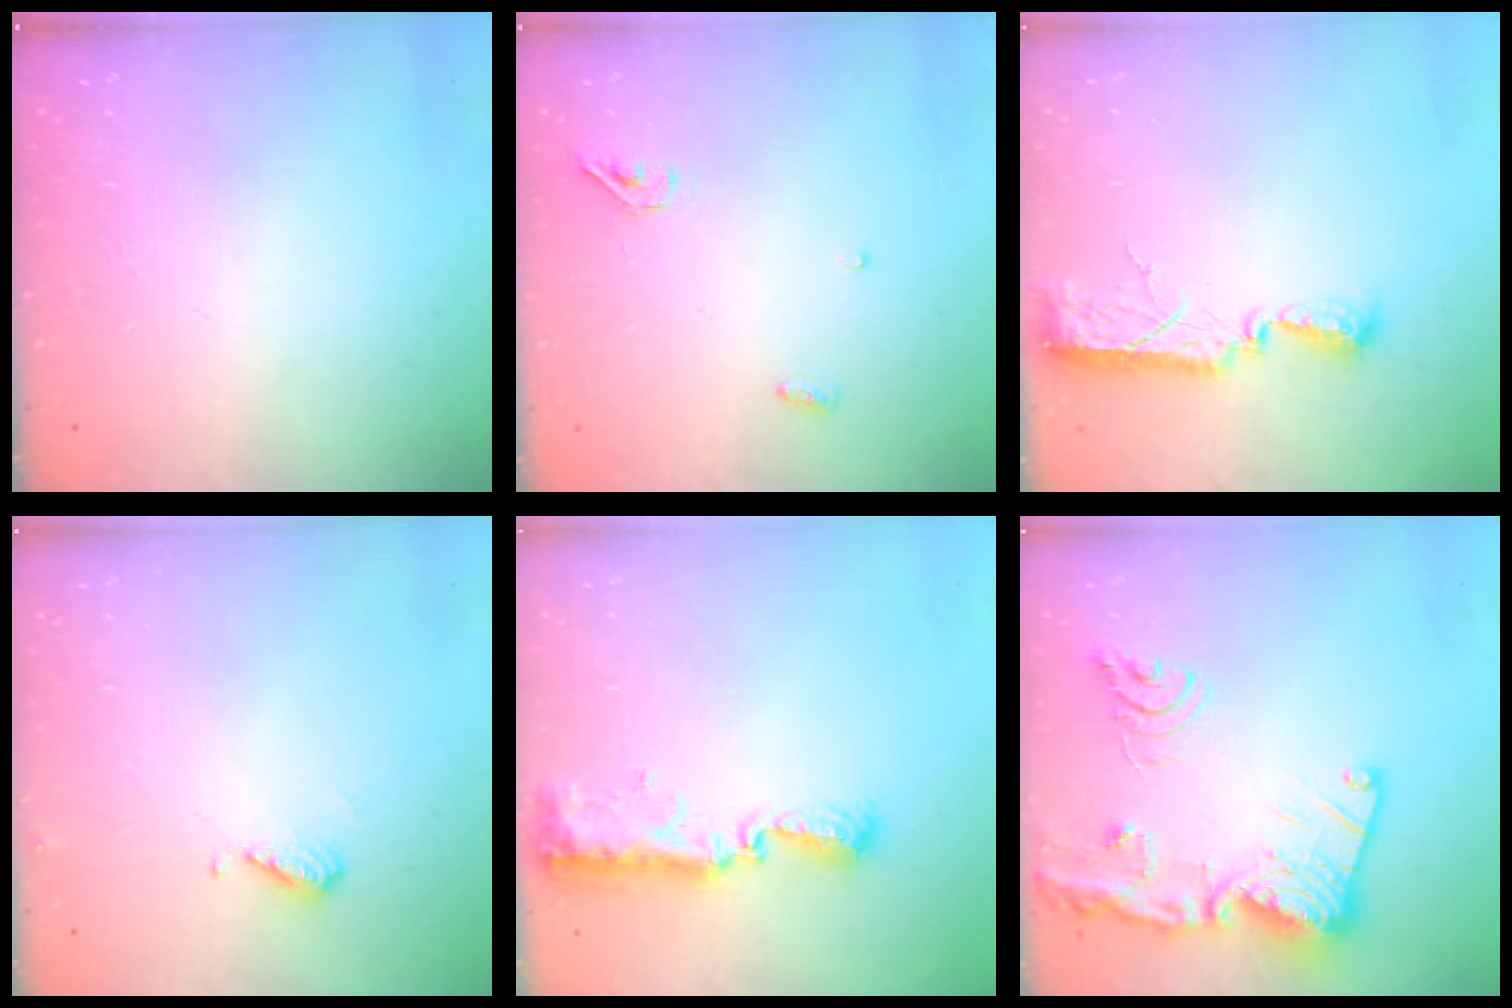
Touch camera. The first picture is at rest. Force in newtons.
{"total": 3.2, "press": 3.0, "slide": 1.2}
{"total": 7.5, "press": 7.5, "slide": 0.8}
{"total": 6.2, "press": 6.2, "slide": 0.8}
{"total": 9.1, "press": 9.1, "slide": 0.8}
{"total": 21.7, "press": 21.5, "slide": 2.2}